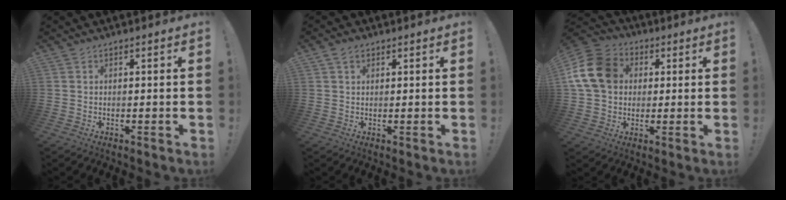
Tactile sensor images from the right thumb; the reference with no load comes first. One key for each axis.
{"total": 2.2, "fx": 1.3, "fy": 1.4, "fz": 1.1, "tx": -0.019, "ty": 0.002, "tz": 0.024}
{"total": 16.3, "fx": 3.2, "fy": 13.1, "fz": 9.2, "tx": -0.172, "ty": 0.006, "tz": 0.068}